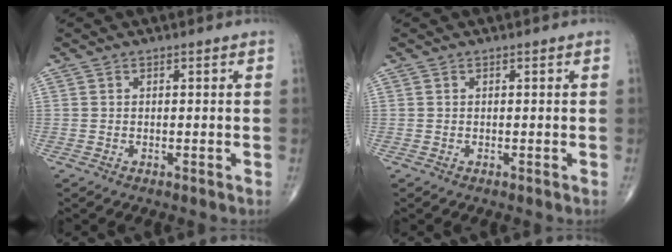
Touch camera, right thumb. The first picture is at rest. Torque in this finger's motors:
{"motor_torque": [0.00, 0.00, -0.01, 0.01, 0.00]}